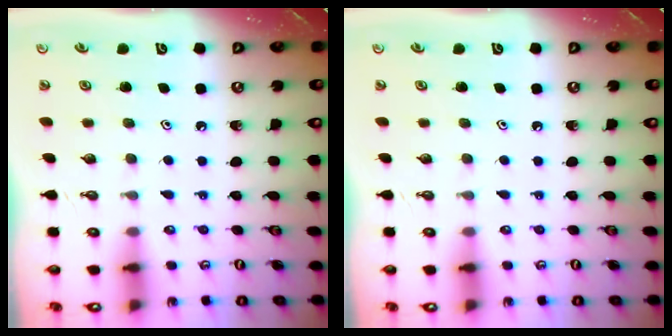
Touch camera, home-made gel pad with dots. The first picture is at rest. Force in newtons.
{"total": 0.0}